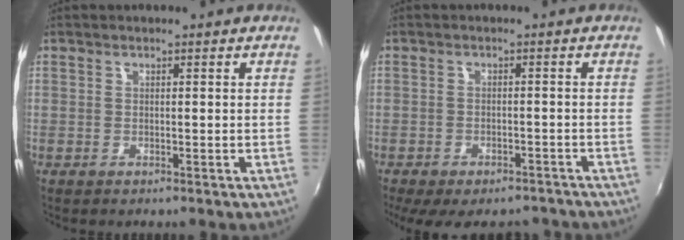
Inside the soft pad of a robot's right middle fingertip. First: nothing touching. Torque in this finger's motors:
{"motor_torque": [1.06, -1.08, 0.61, 0.17]}